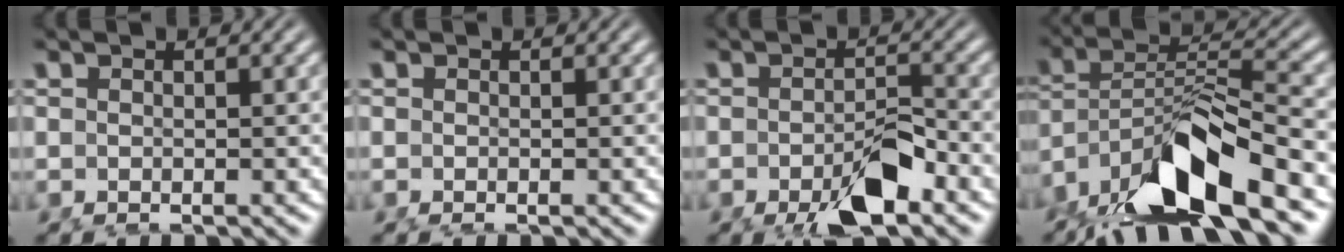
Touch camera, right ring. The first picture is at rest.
{"total": 0.0}
{"total": 4.5, "force": [-2.5, 1.3, 3.5], "torque": [-0.046, -0.010, -0.039]}
{"total": 11.0, "force": [-4.5, 6.8, 7.4], "torque": [-0.150, -0.035, -0.062]}